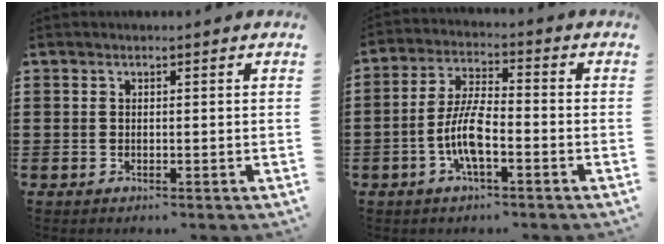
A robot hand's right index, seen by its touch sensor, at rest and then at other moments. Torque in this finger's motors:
{"motor_torque": [2.14, 0.00, 0.88, 0.21]}